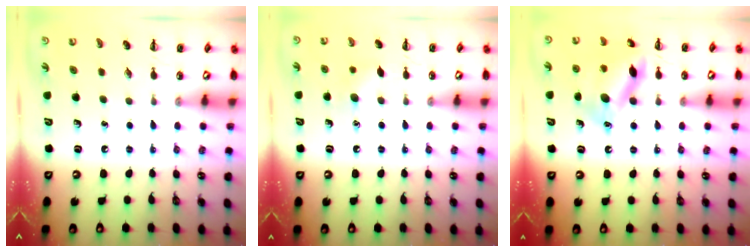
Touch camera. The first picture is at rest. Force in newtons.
{"total": 6.7, "press": 6.5, "slide": 1.3}
{"total": 13.2, "press": 13.2, "slide": 1.0}